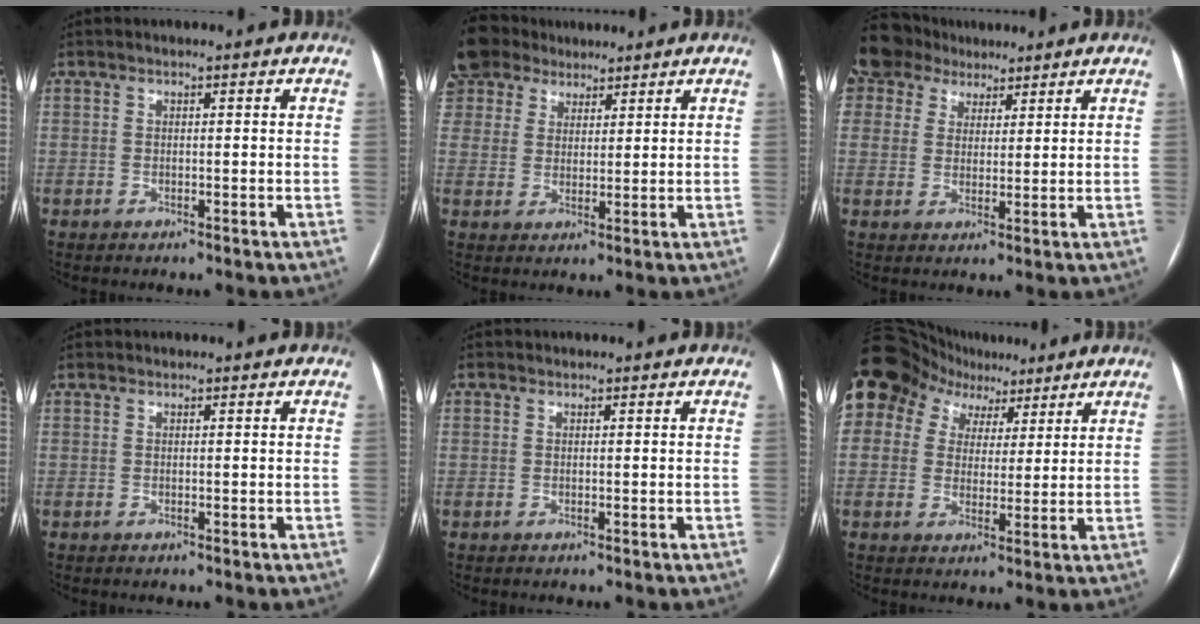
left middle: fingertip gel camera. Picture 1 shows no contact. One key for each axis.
{"total": 8.9, "fx": 6.9, "fy": 5.6, "fz": 0.8, "tx": -0.024, "ty": 0.031, "tz": 0.136}
{"total": 9.1, "fx": 6.7, "fy": 6.1, "fz": 1.0, "tx": -0.028, "ty": 0.027, "tz": 0.123}
{"total": 0.0}
{"total": 0.0}
{"total": 20.4, "fx": 12.1, "fy": 14.6, "fz": 7.4, "tx": -0.216, "ty": 0.080, "tz": 0.218}